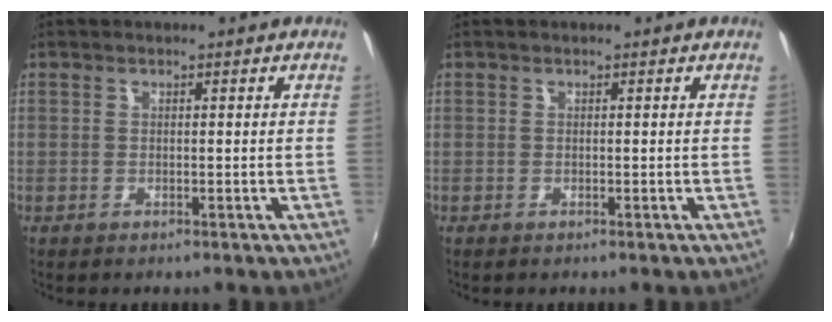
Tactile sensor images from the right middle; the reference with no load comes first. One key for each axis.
{"total": 0.0}